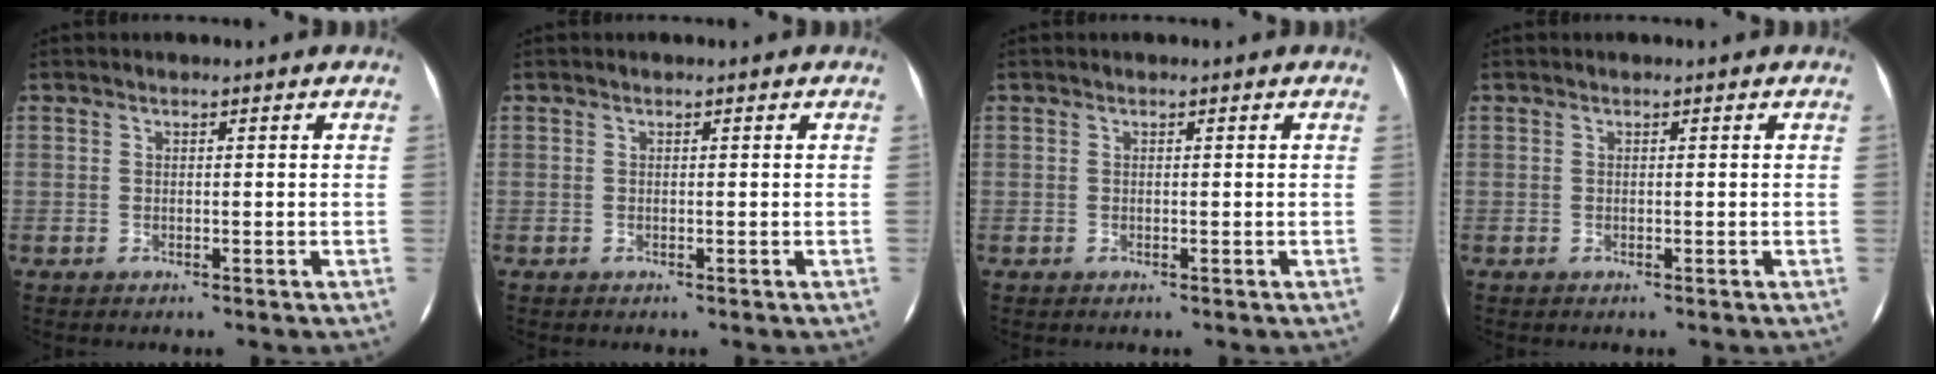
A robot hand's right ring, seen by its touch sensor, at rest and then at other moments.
{"total": 0.0}
{"total": 0.0}
{"total": 0.0}